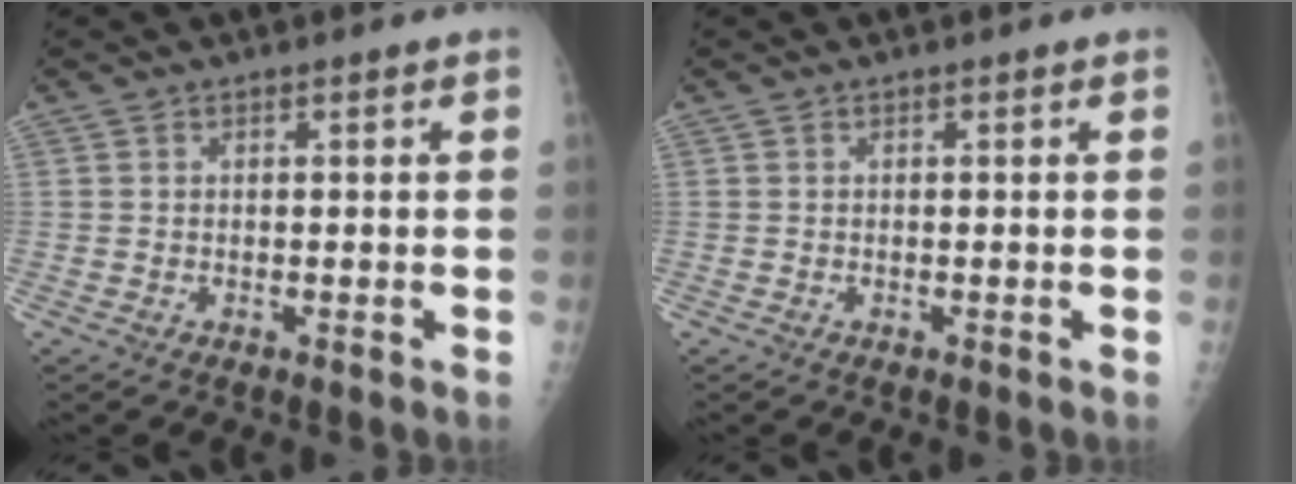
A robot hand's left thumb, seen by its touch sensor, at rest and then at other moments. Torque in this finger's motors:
{"motor_torque": [-0.10, 0.09, -0.04, -0.04, 0.00]}